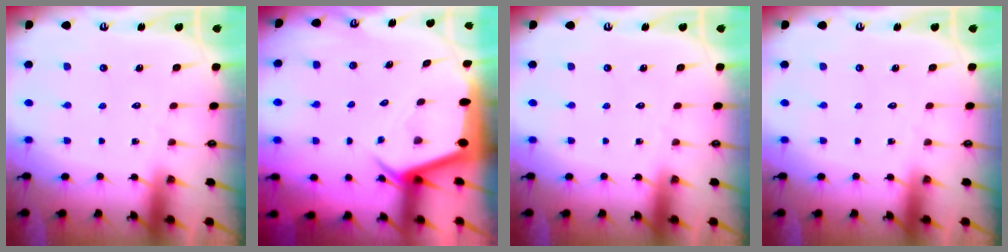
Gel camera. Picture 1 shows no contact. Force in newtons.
{"total": 3.8, "press": 3.8, "slide": 0.4}
{"total": 0.0}
{"total": 0.0}